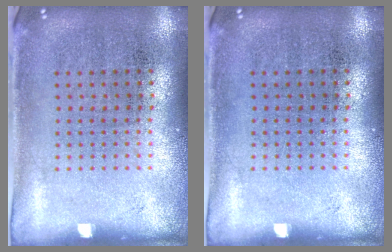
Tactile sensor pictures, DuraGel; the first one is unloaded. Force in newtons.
{"total": 0.0}